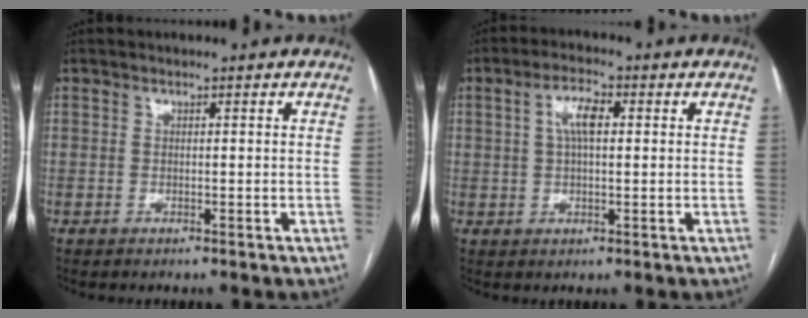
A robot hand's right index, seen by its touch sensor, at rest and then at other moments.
{"total": 5.0, "force": [1.1, 1.9, 4.5], "torque": [-0.091, 0.016, 0.021]}